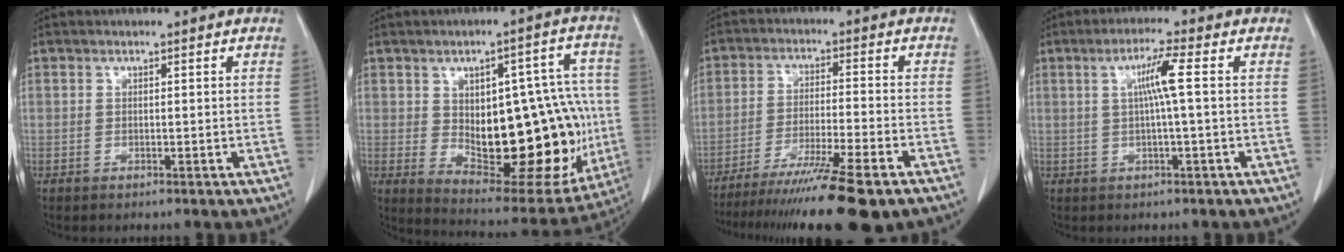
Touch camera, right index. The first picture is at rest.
{"total": 23.7, "force": [-1.8, 10.1, 21.3], "torque": [-0.264, 0.018, 0.007]}
{"total": 16.7, "force": [-12.9, 0.1, 10.6], "torque": [-0.152, -0.045, -0.200]}
{"total": 4.8, "force": [0.7, -0.6, 4.7], "torque": [-0.087, 0.007, 0.015]}